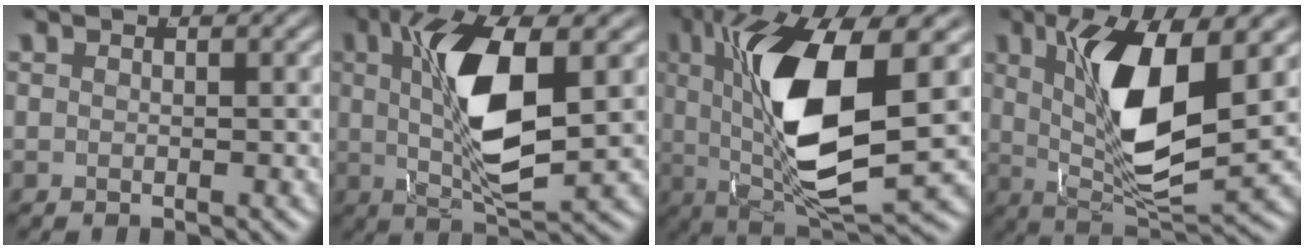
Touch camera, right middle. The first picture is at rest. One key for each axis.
{"total": 8.3, "fx": 1.0, "fy": 2.3, "fz": 7.9, "tx": -0.153, "ty": -0.007, "tz": 0.024}
{"total": 13.4, "fx": 1.3, "fy": 5.4, "fz": 12.2, "tx": -0.231, "ty": -0.019, "tz": 0.038}
{"total": 9.1, "fx": 1.4, "fy": 3.1, "fz": 8.5, "tx": -0.146, "ty": -0.010, "tz": 0.032}